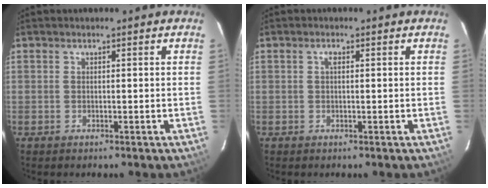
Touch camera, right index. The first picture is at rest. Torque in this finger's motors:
{"motor_torque": [0.20, 0.05, 0.12, 0.04]}